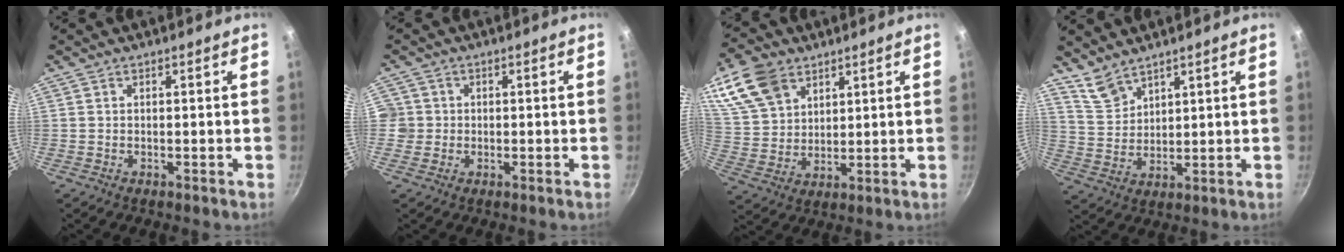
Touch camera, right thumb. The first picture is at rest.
{"total": 3.2, "force": [-0.1, 3.2, 0.5], "torque": [0.012, 0.009, -0.006]}
{"total": 13.5, "force": [7.4, 9.2, 6.6], "torque": [-0.119, -0.015, 0.150]}
{"total": 5.7, "force": [4.9, 2.3, 1.7], "torque": [-0.027, -0.025, 0.110]}